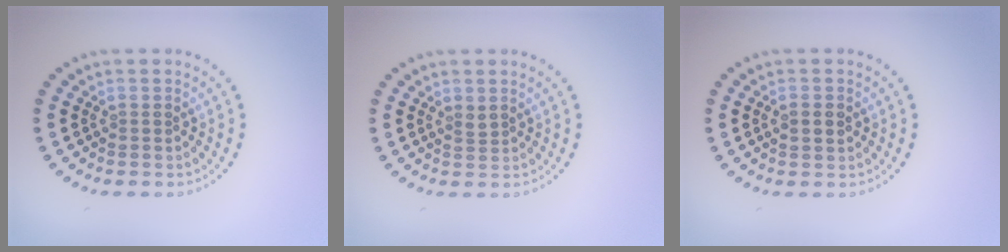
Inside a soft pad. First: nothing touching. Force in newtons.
{"total": 0.7, "press": 0.6, "slide": 0.3}
{"total": 1.2, "press": 1.2, "slide": 0.0}